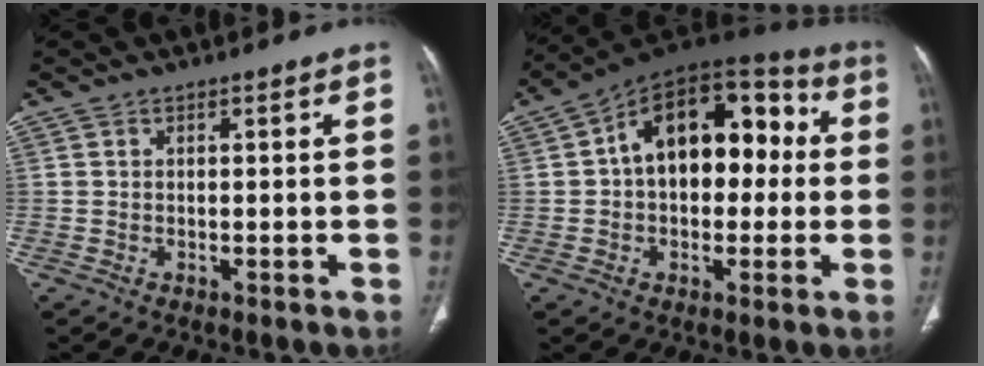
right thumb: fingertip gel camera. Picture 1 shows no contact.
{"total": 18.9, "force": [1.9, 11.8, 14.6], "torque": [-0.178, 0.051, 0.021]}